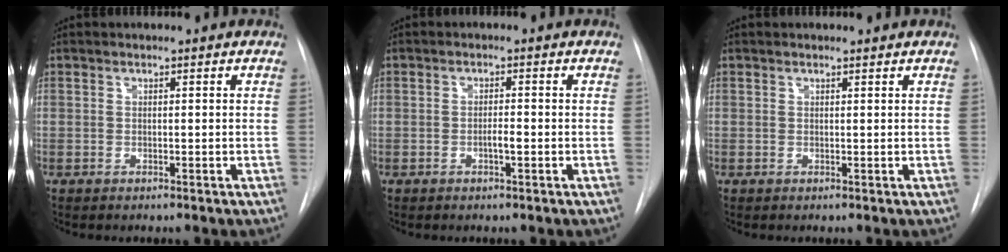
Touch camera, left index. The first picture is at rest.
{"total": 1.6, "force": [-0.6, 0.2, 1.5], "torque": [-0.026, 0.001, -0.011]}
{"total": 0.9, "force": [0.8, 0.0, 0.2], "torque": [-0.010, 0.006, 0.014]}